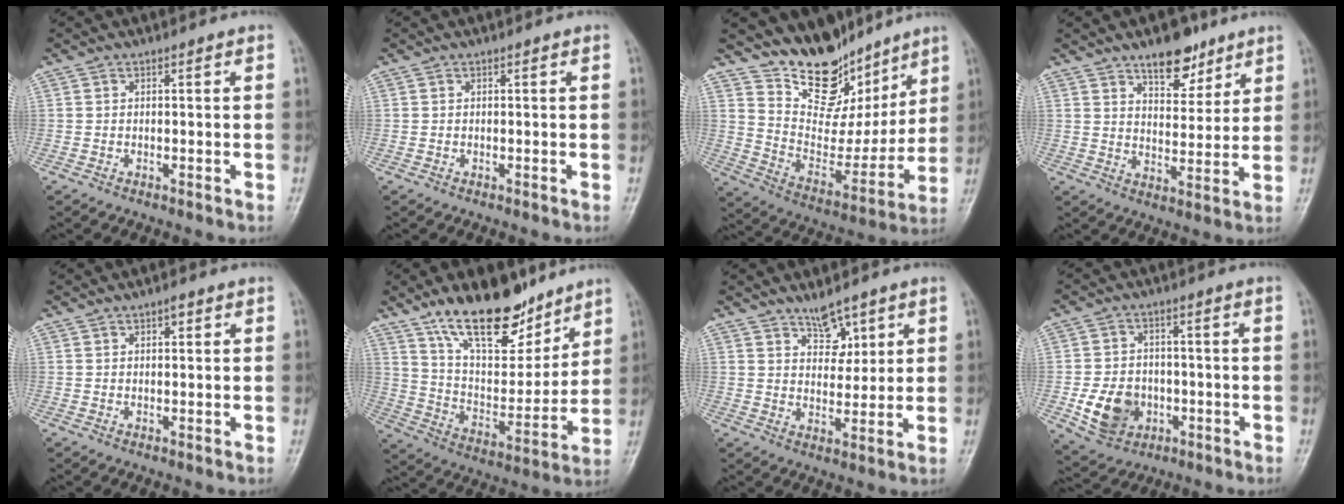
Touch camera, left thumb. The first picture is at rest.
{"total": 0.0}
{"total": 16.9, "force": [13.1, 8.8, 6.3], "torque": [-0.038, -0.081, 0.231]}
{"total": 9.4, "force": [6.5, 4.5, 5.3], "torque": [-0.047, -0.040, 0.102]}
{"total": 1.7, "force": [0.9, 0.8, 1.2], "torque": [-0.012, -0.001, 0.012]}
{"total": 20.1, "force": [14.2, 8.6, 11.4], "torque": [-0.136, -0.079, 0.248]}
{"total": 5.6, "force": [3.8, 2.9, 2.9], "torque": [-0.020, -0.030, 0.067]}
{"total": 9.6, "force": [-2.7, 7.7, 5.1], "torque": [-0.064, 0.009, -0.041]}